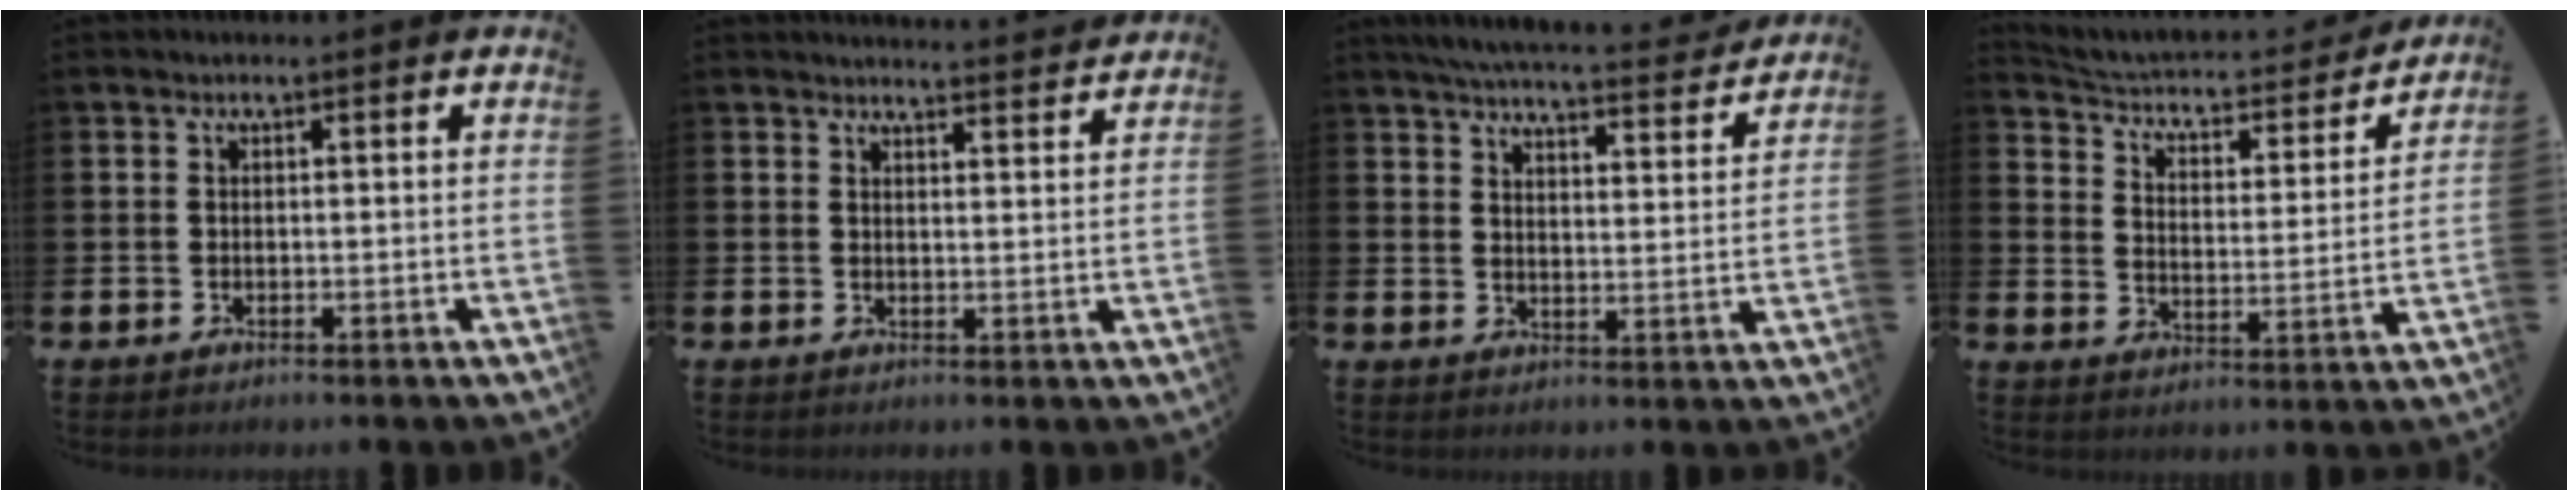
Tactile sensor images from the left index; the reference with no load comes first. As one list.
[{"total": 3.3, "force": [3.3, -0.1, -0.1], "torque": [0.008, -0.028, 0.057]}, {"total": 6.4, "force": [6.2, 0.5, 1.7], "torque": [-0.040, -0.045, 0.105]}, {"total": 4.3, "force": [3.8, 1.7, 1.2], "torque": [-0.050, -0.036, 0.053]}]